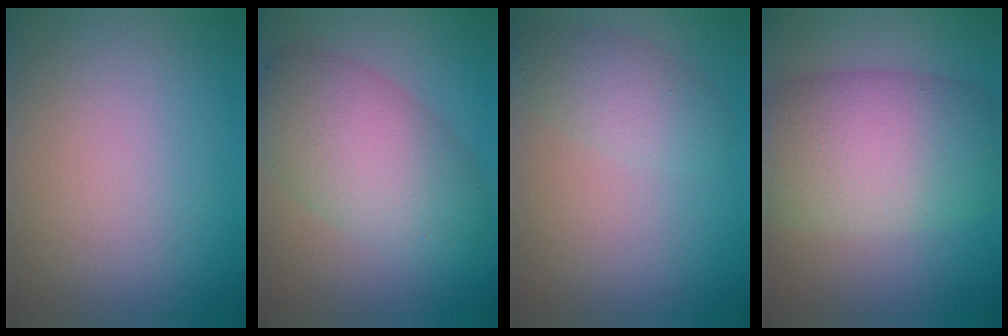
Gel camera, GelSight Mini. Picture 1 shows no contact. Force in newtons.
{"total": 7.4, "press": 7.4, "slide": 0.3}
{"total": 2.6, "press": 2.6, "slide": 0.2}
{"total": 9.8, "press": 9.8, "slide": 0.6}